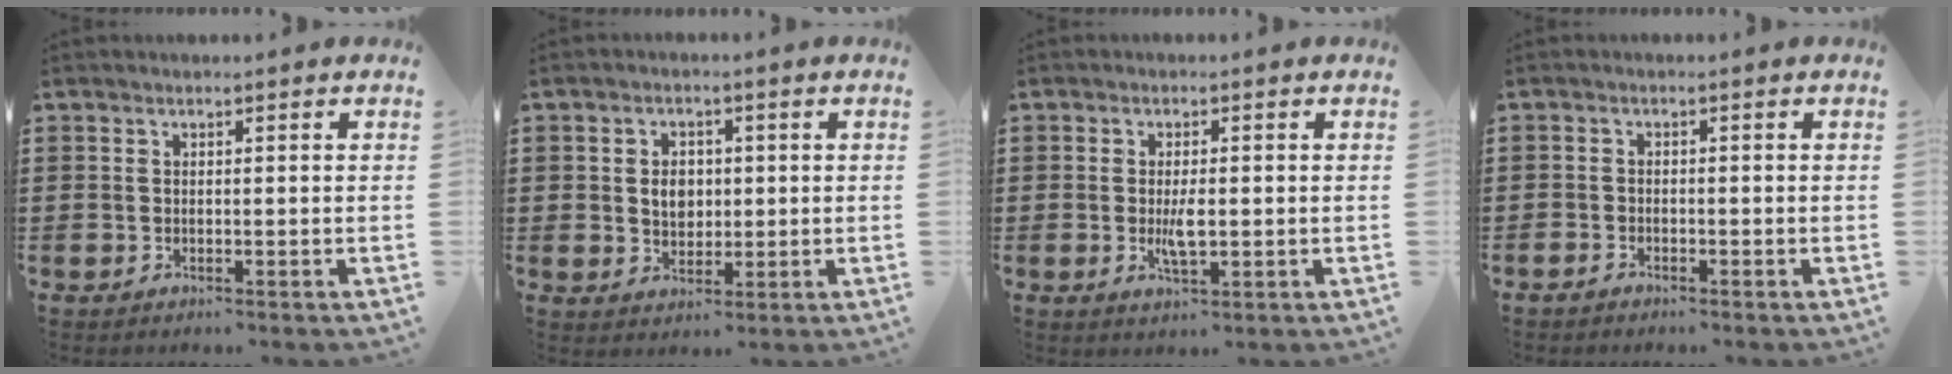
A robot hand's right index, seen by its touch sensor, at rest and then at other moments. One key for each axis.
{"total": 3.9, "fx": 0.3, "fy": 3.0, "fz": 2.5, "tx": -0.049, "ty": 0.008, "tz": 0.001}
{"total": 3.6, "fx": -0.3, "fy": 1.2, "fz": 3.4, "tx": -0.067, "ty": -0.003, "tz": -0.007}
{"total": 0.9, "fx": -0.9, "fy": 0.3, "fz": 0.1, "tx": -0.005, "ty": 0.001, "tz": -0.018}